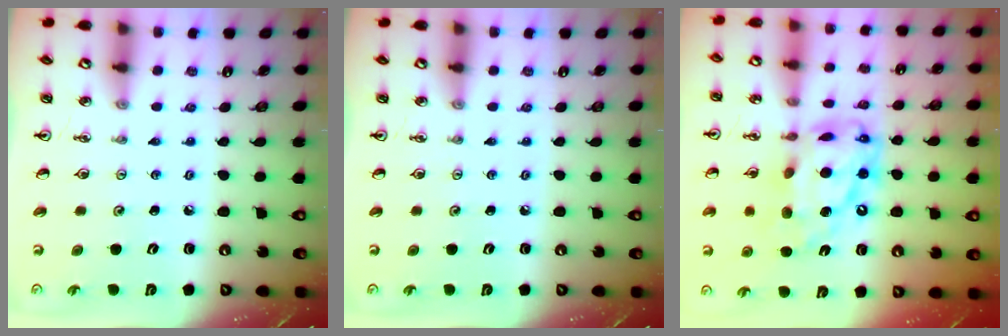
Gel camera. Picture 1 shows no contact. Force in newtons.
{"total": 0.0}
{"total": 18.6, "press": 18.5, "slide": 1.9}